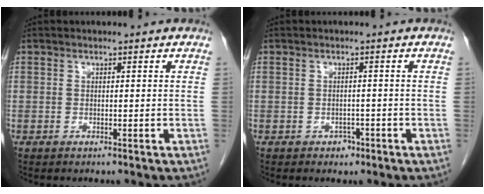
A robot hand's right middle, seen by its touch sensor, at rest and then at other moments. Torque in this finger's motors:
{"motor_torque": [-0.12, -0.02, 0.03, 0.00]}